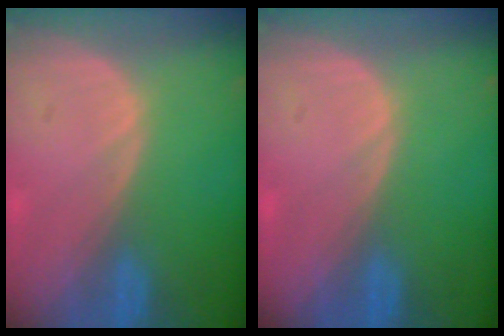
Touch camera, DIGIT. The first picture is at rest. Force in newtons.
{"total": 0.0}